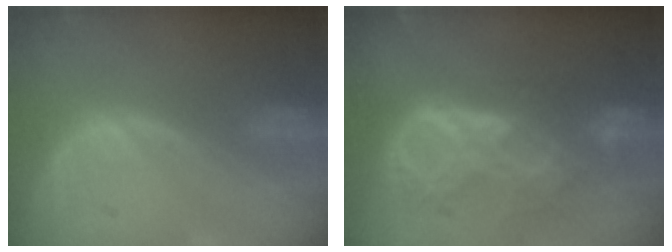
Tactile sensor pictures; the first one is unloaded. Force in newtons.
{"total": 9.6, "press": 8.2, "slide": 5.0}